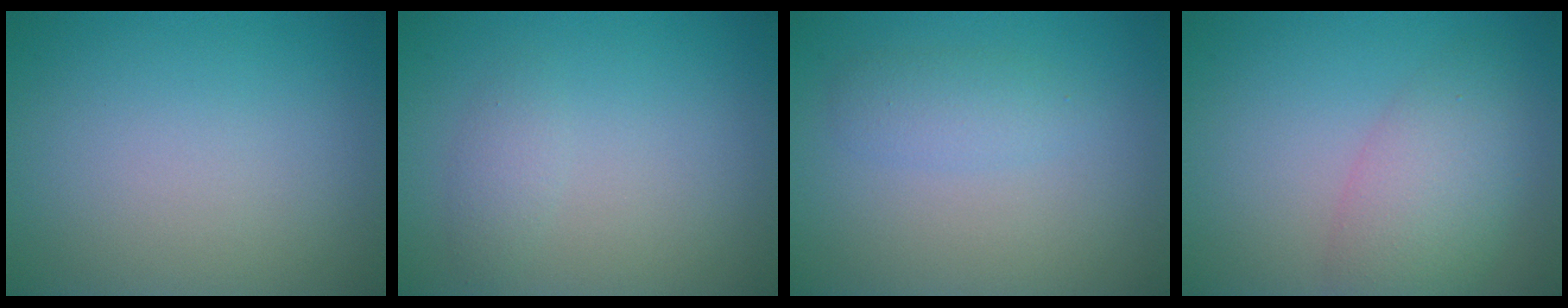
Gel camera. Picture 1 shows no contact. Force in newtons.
{"total": 1.2, "press": 1.2, "slide": 0.0}
{"total": 1.9, "press": 1.9, "slide": 0.1}
{"total": 3.3, "press": 3.3, "slide": 0.4}